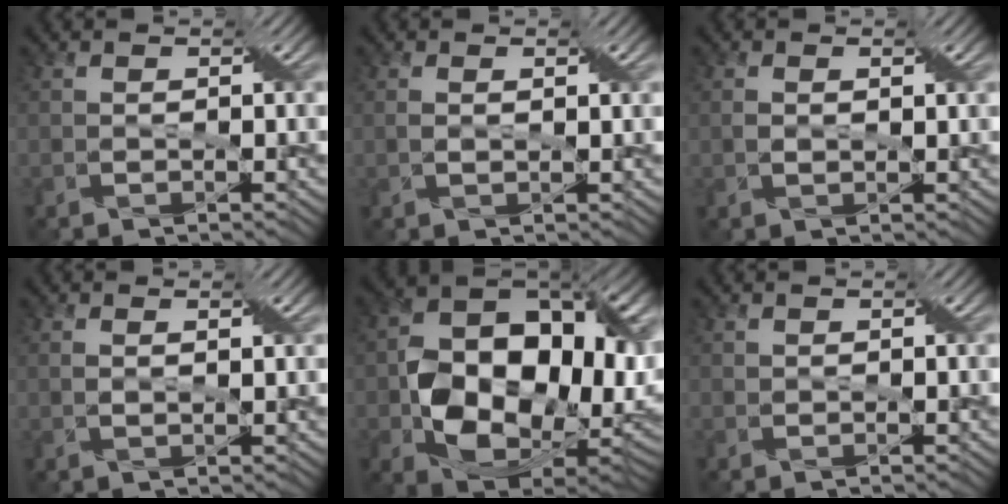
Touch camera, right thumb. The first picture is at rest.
{"total": 1.0, "force": [0.5, 0.3, 0.8], "torque": [-0.020, 0.003, 0.009]}
{"total": 1.2, "force": [0.5, 0.7, 0.9], "torque": [-0.023, 0.003, 0.009]}
{"total": 1.2, "force": [0.7, 0.2, 0.9], "torque": [-0.022, 0.002, 0.014]}
{"total": 17.4, "force": [-1.6, 12.7, 11.8], "torque": [-0.204, -0.034, -0.004]}
{"total": 0.5, "force": [0.3, 0.4, 0.0], "torque": [-0.004, 0.002, 0.006]}